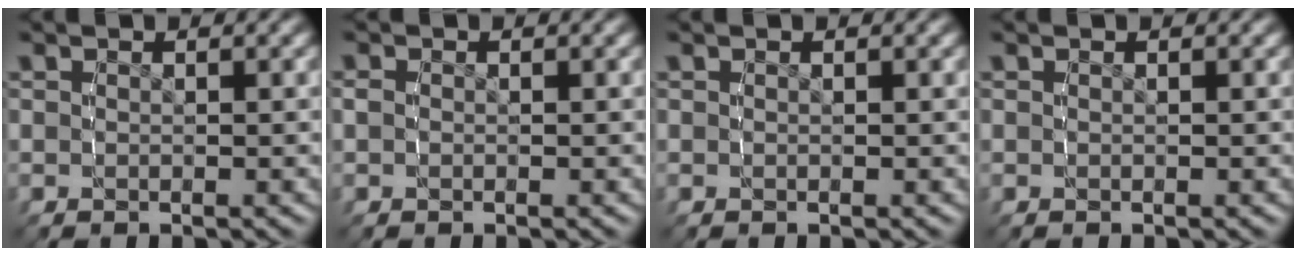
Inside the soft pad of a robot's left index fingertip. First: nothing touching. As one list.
[{"total": 0.8, "force": [-0.2, 0.6, 0.5], "torque": [-0.014, -0.001, -0.002]}, {"total": 0.0}, {"total": 0.0}]